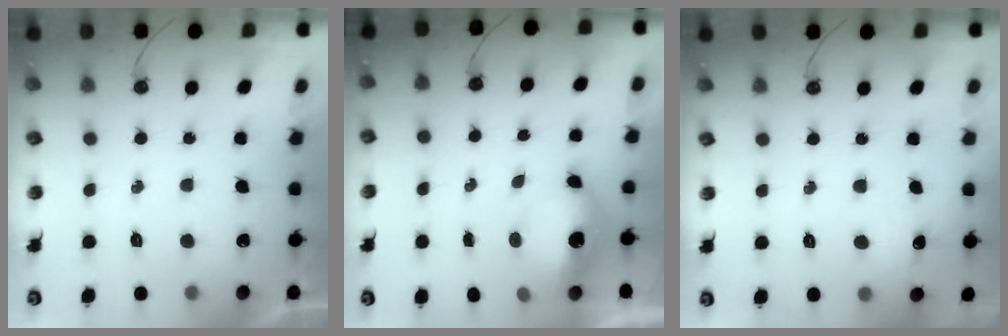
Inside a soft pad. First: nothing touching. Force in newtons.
{"total": 7.8, "press": 7.7, "slide": 1.4}
{"total": 6.6, "press": 6.6, "slide": 0.9}